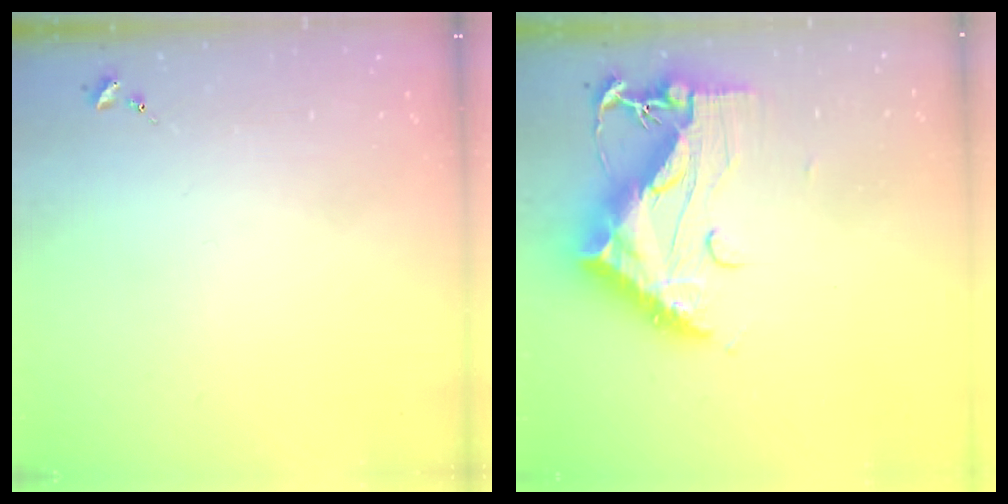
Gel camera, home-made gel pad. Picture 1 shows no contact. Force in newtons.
{"total": 17.0, "press": 17.0, "slide": 1.4}